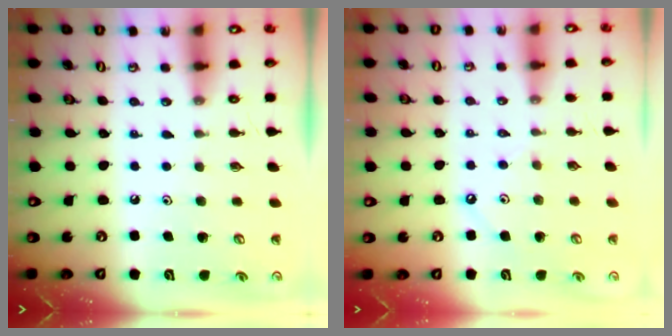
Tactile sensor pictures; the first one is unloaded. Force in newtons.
{"total": 1.6, "press": 1.5, "slide": 0.4}